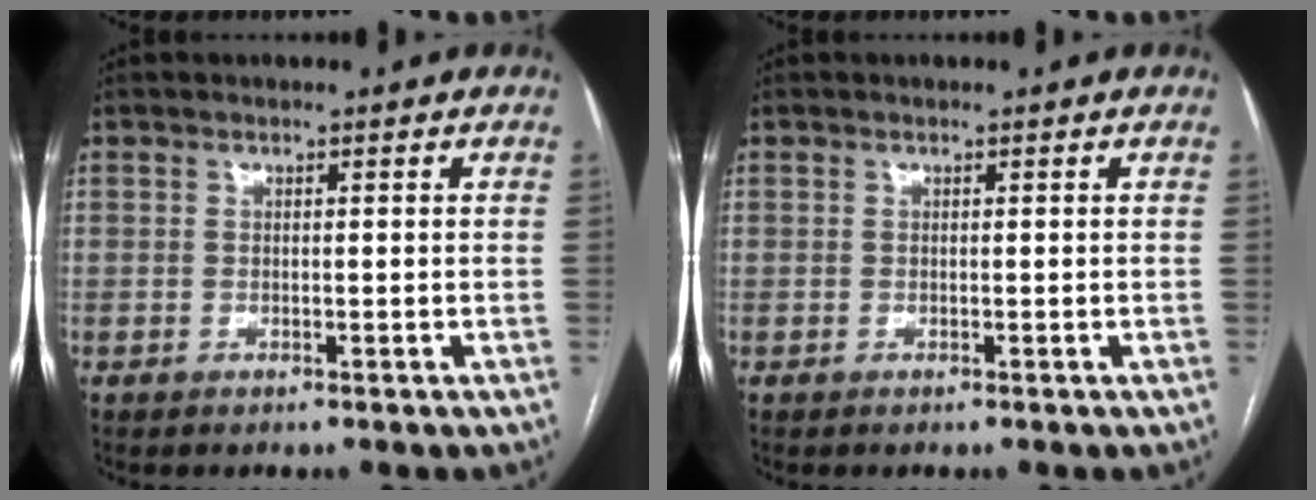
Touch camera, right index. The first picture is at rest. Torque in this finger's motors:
{"motor_torque": [0.00, 0.00, 0.01, 0.00]}